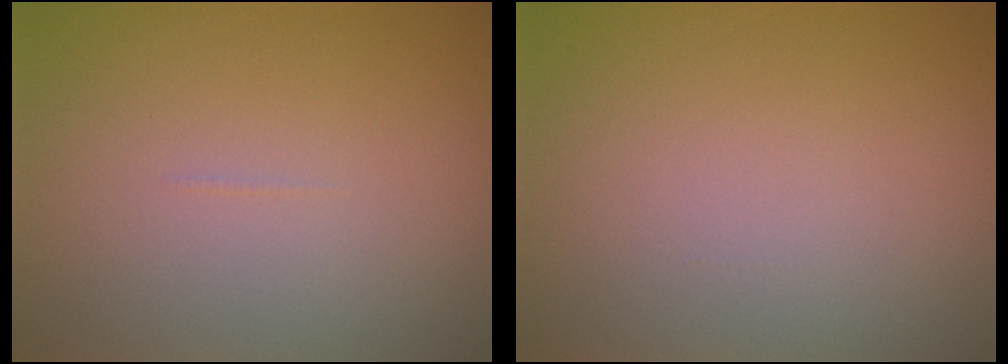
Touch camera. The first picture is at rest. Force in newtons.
{"total": 0.0}